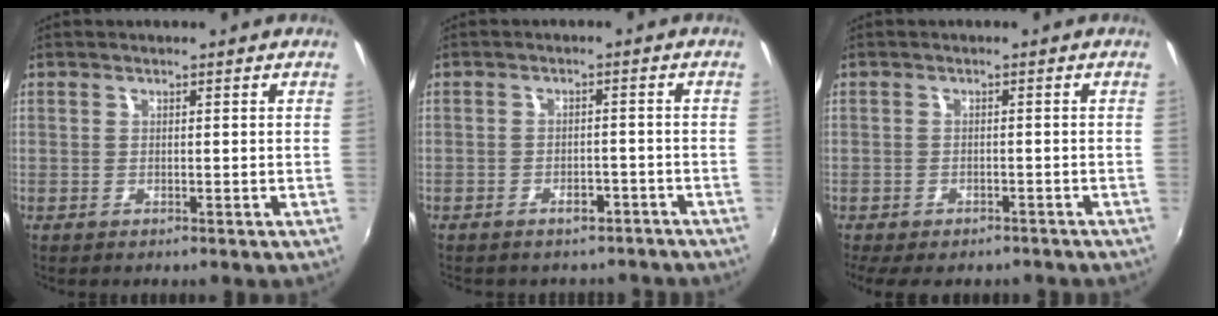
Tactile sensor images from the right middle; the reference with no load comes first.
{"total": 5.7, "force": [-4.8, 2.6, 1.6], "torque": [-0.030, 0.008, -0.054]}
{"total": 6.5, "force": [-4.8, 3.4, 2.7], "torque": [-0.059, -0.010, -0.067]}